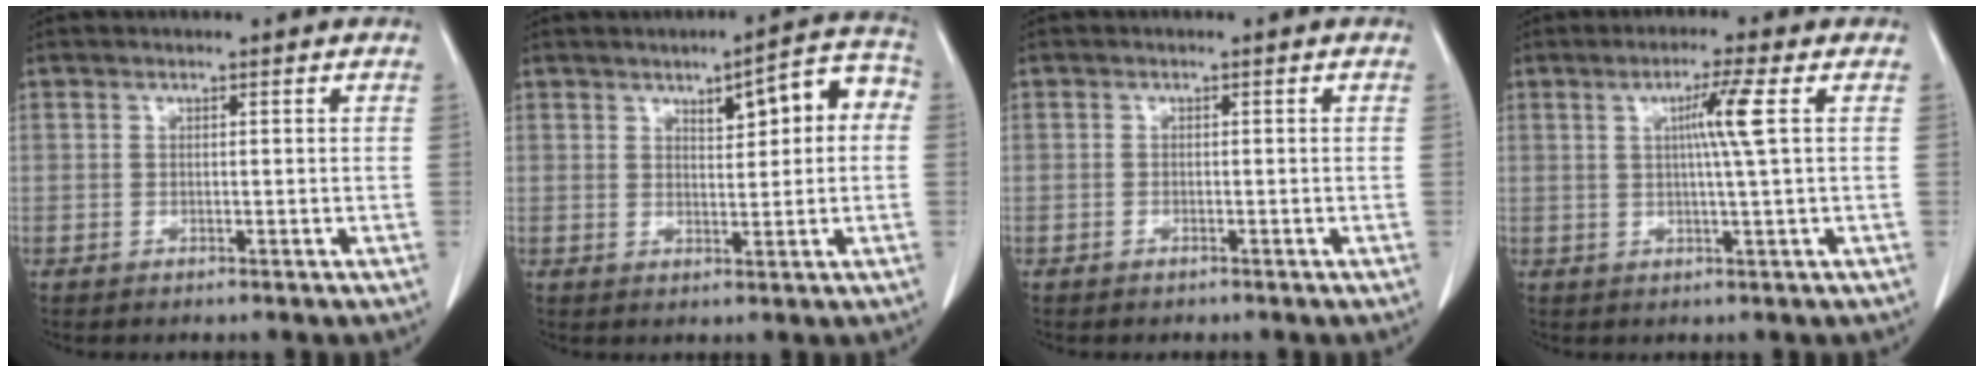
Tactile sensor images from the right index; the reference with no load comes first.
{"total": 7.7, "force": [2.0, 2.4, 7.1], "torque": [-0.085, 0.031, 0.024]}
{"total": 0.5, "force": [-0.4, 0.3, 0.1], "torque": [-0.005, 0.000, -0.006]}
{"total": 5.1, "force": [1.2, -1.2, 4.8], "torque": [-0.086, -0.002, 0.020]}